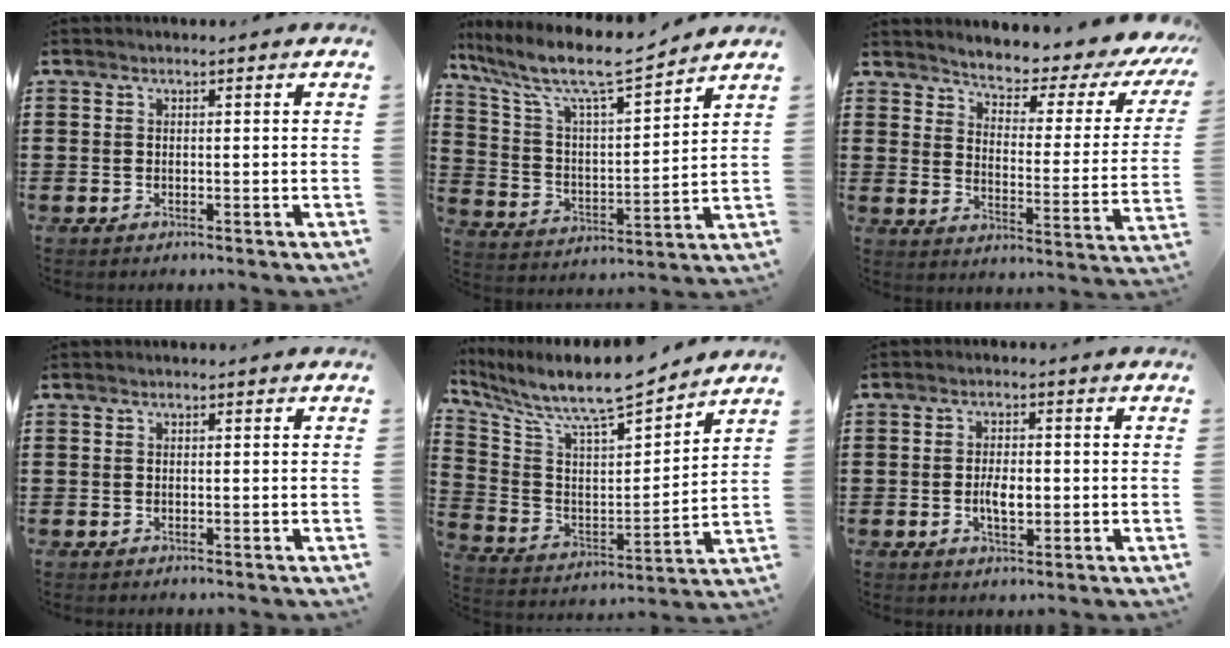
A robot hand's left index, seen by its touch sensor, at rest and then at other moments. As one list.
[{"total": 9.3, "force": [7.6, 1.3, 5.3], "torque": [-0.135, -0.046, 0.123]}, {"total": 3.2, "force": [2.9, 0.3, 1.2], "torque": [-0.036, -0.037, 0.036]}, {"total": 0.0}, {"total": 9.2, "force": [8.3, 1.1, 3.8], "torque": [-0.113, -0.061, 0.139]}, {"total": 3.8, "force": [-0.4, 1.7, 3.3], "torque": [-0.054, 0.000, -0.008]}]